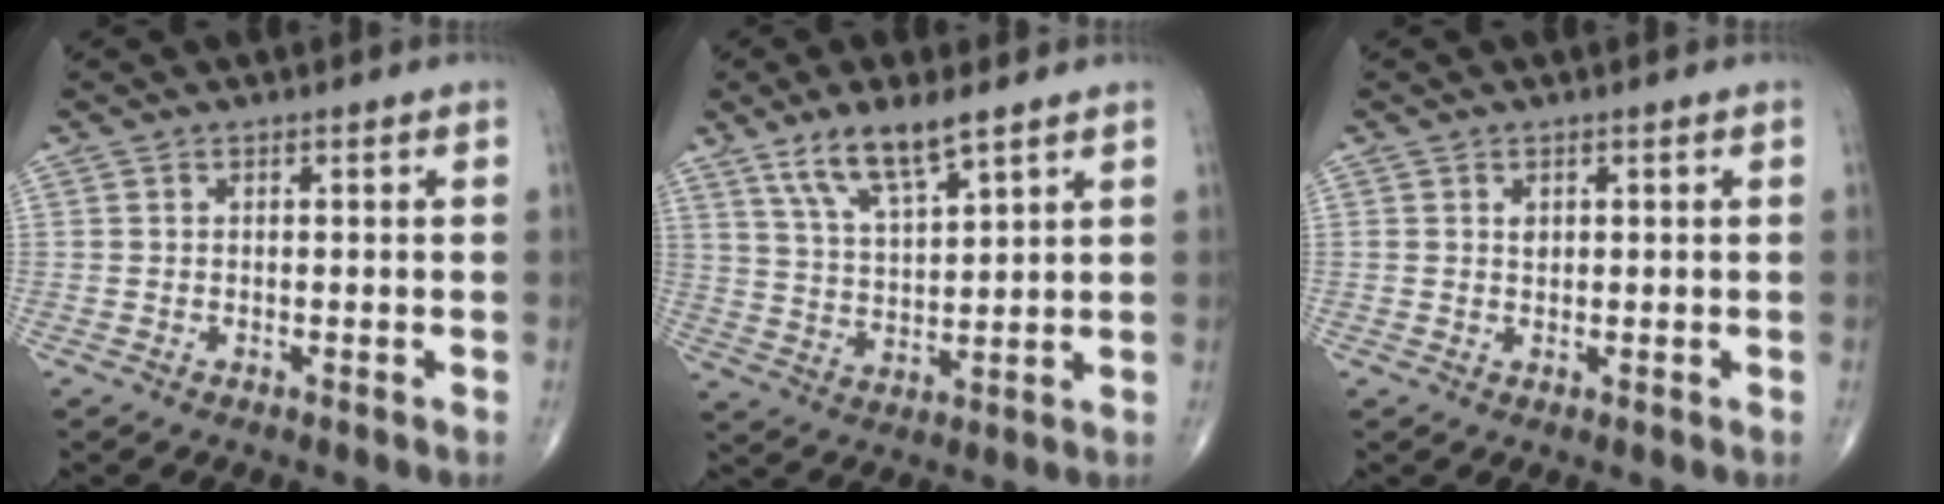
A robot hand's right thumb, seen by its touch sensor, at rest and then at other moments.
{"total": 9.9, "force": [6.6, 2.8, 6.9], "torque": [-0.125, -0.032, 0.131]}
{"total": 1.2, "force": [0.4, 0.8, 0.7], "torque": [-0.006, -0.002, 0.008]}